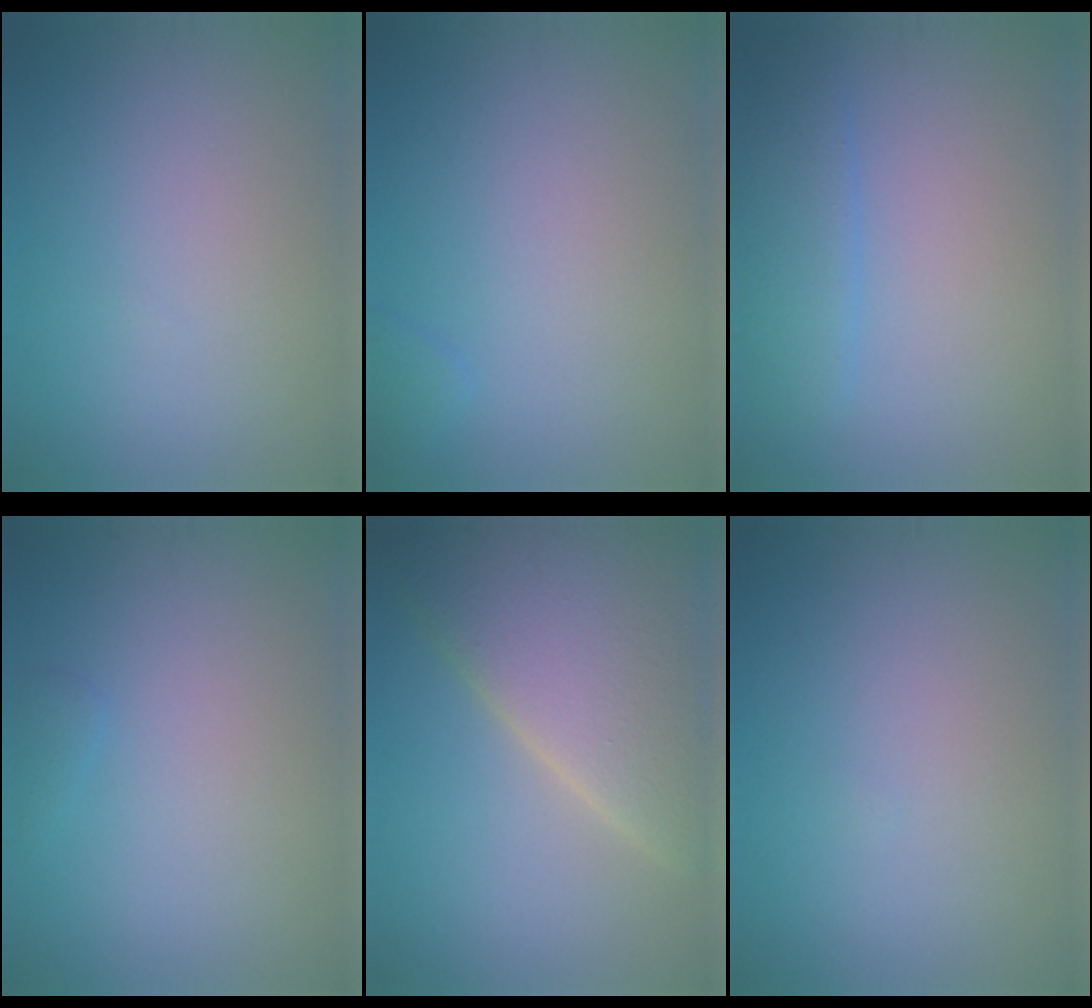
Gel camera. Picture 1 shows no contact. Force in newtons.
{"total": 0.8, "press": 0.8, "slide": 0.1}
{"total": 2.8, "press": 2.8, "slide": 0.3}
{"total": 0.7, "press": 0.7, "slide": 0.1}
{"total": 10.8, "press": 10.8, "slide": 0.8}
{"total": 0.0}